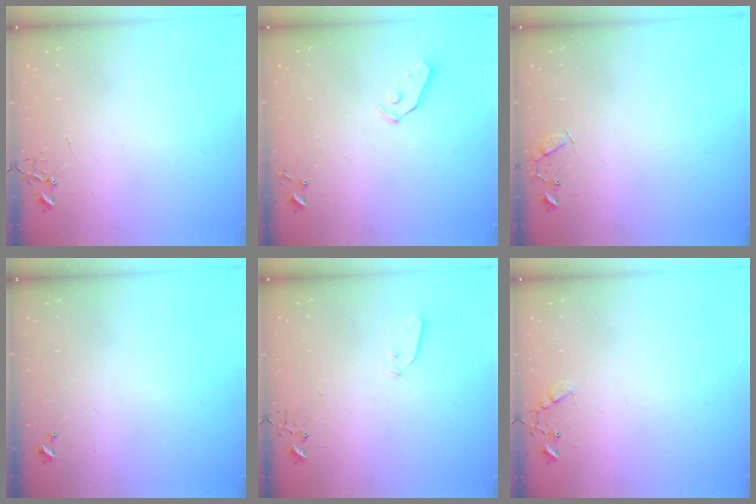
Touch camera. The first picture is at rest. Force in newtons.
{"total": 3.7, "press": 3.6, "slide": 0.8}
{"total": 7.7, "press": 7.6, "slide": 0.5}
{"total": 0.0}
{"total": 3.8, "press": 3.8, "slide": 0.1}
{"total": 6.8, "press": 6.8, "slide": 0.5}